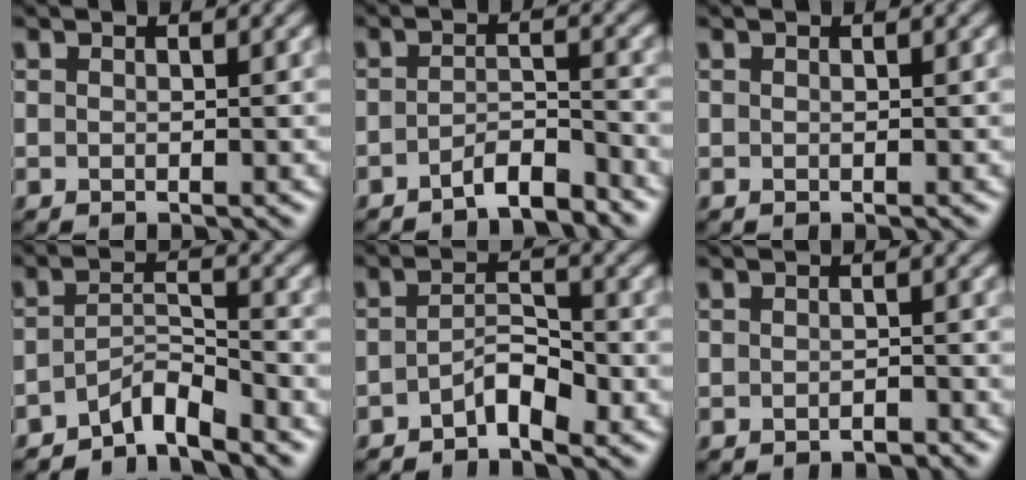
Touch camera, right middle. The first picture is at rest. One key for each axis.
{"total": 2.8, "fx": -2.3, "fy": 0.5, "fz": 1.4, "tx": -0.023, "ty": 0.009, "tz": -0.046}
{"total": 0.0}
{"total": 3.2, "fx": -2.8, "fy": 0.6, "fz": 1.4, "tx": -0.023, "ty": 0.011, "tz": -0.057}
{"total": 2.6, "fx": -1.6, "fy": 0.9, "fz": 1.8, "tx": -0.029, "ty": 0.011, "tz": -0.032}
{"total": 0.7, "fx": -0.6, "fy": 0.2, "fz": 0.3, "tx": -0.005, "ty": 0.003, "tz": -0.010}